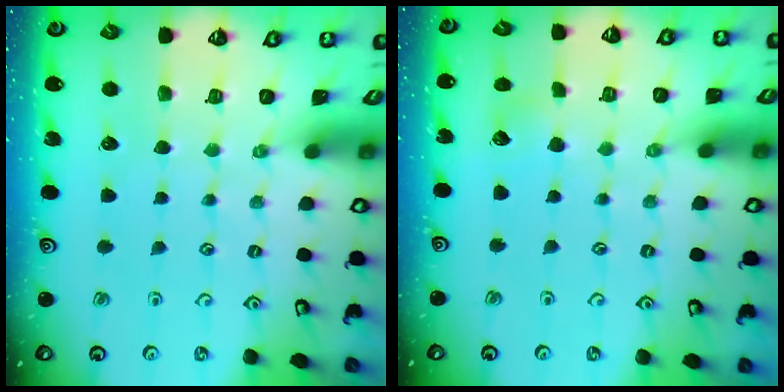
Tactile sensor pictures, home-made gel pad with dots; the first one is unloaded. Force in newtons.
{"total": 4.4, "press": 4.3, "slide": 0.6}